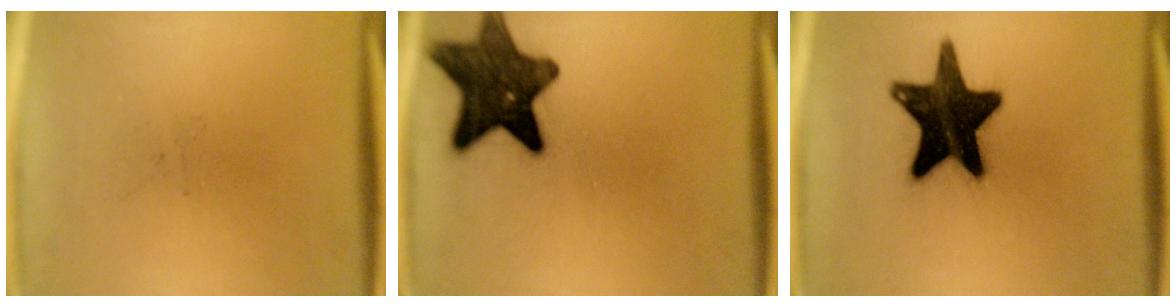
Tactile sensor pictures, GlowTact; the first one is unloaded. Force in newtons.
{"total": 13.2}
{"total": 18.1}